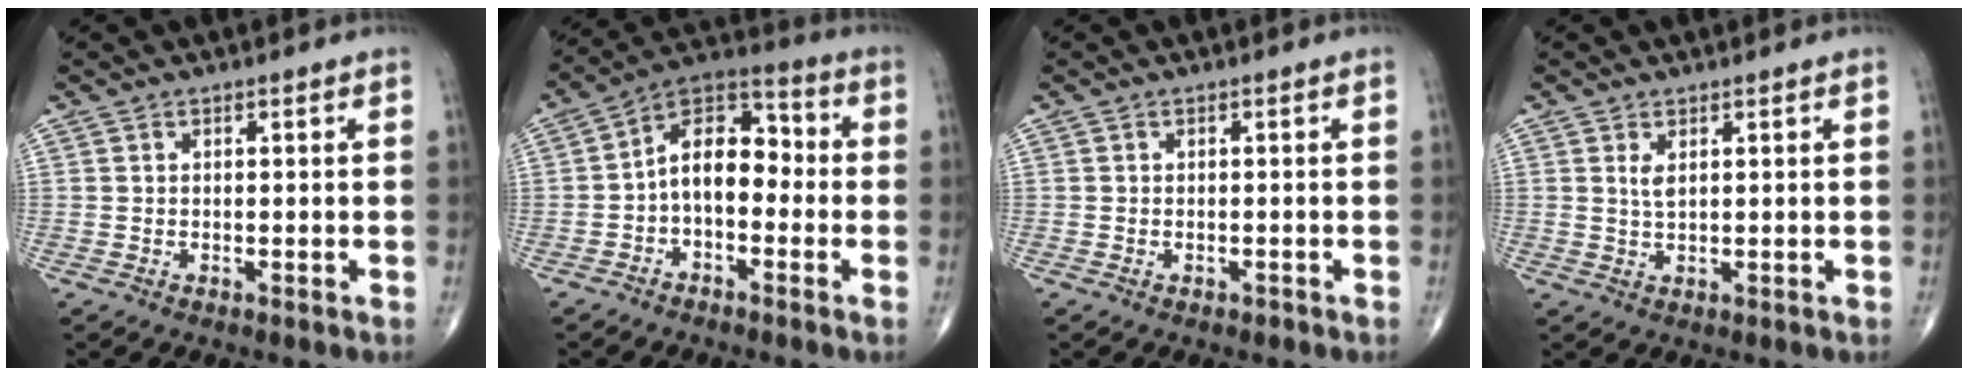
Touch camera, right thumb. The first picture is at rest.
{"total": 10.9, "force": [-1.6, 6.8, 8.4], "torque": [-0.105, 0.045, -0.045]}
{"total": 0.6, "force": [-0.4, 0.4, 0.2], "torque": [-0.002, 0.006, -0.005]}
{"total": 1.9, "force": [0.8, 0.7, 1.5], "torque": [-0.030, -0.005, 0.020]}